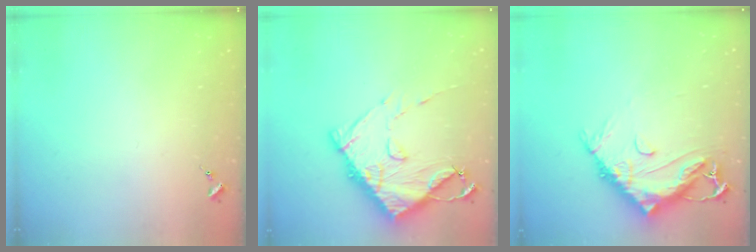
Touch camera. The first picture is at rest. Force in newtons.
{"total": 13.5, "press": 13.5, "slide": 1.2}
{"total": 14.1, "press": 14.0, "slide": 1.4}